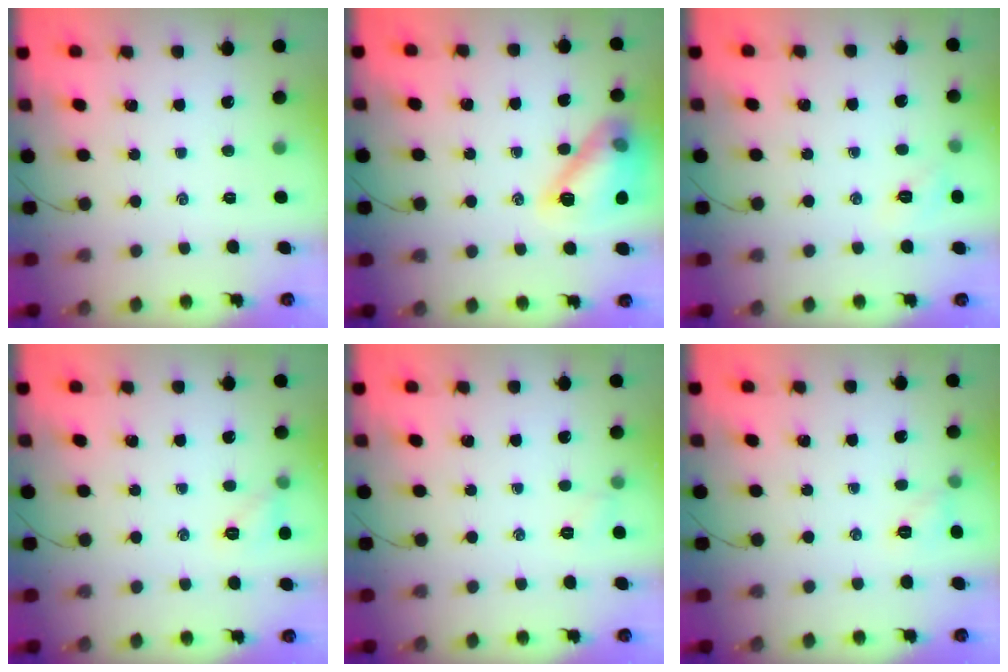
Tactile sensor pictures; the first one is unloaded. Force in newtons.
{"total": 15.0, "press": 15.0, "slide": 0.1}
{"total": 5.5, "press": 5.3, "slide": 1.5}
{"total": 6.4, "press": 6.2, "slide": 1.7}
{"total": 4.7, "press": 4.6, "slide": 1.0}
{"total": 5.5, "press": 5.3, "slide": 1.7}